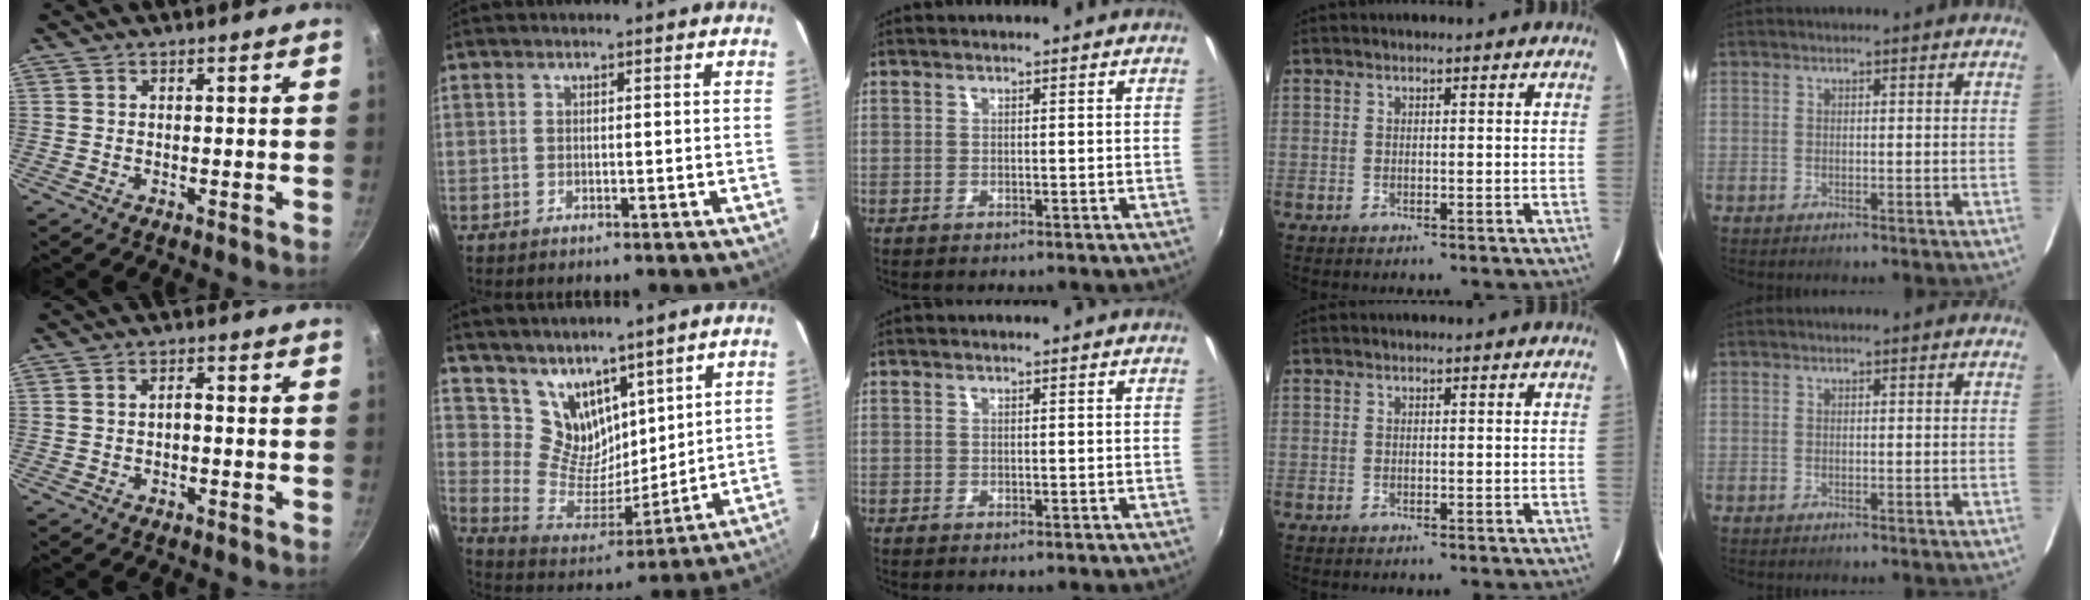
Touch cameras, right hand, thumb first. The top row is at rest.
{"thumb": {"total": 2.0, "force": [-0.4, 1.1, 1.6], "torque": [-0.022, 0.017, -0.006]}, "index": {"total": 6.9, "force": [5.0, 4.4, 1.8], "torque": [-0.023, 0.002, 0.104]}}